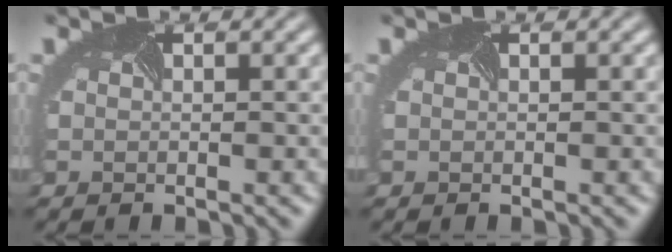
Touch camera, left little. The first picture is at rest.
{"total": 0.0}